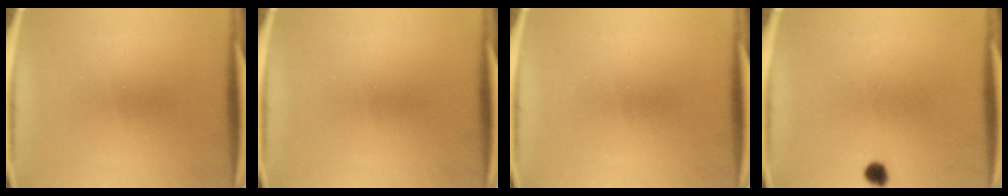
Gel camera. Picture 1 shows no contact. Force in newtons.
{"total": 0.0}
{"total": 0.0}
{"total": 2.0}